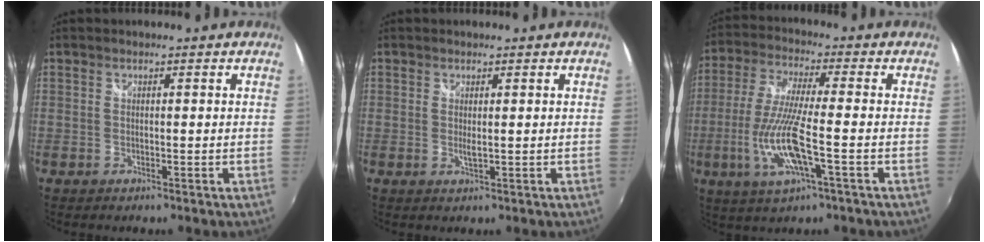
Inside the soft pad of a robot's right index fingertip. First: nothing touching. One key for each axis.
{"total": 1.1, "fx": 0.1, "fy": 0.1, "fz": 1.1, "tx": -0.020, "ty": -0.003, "tz": 0.000}
{"total": 12.9, "fx": -3.9, "fy": 1.8, "fz": 12.1, "tx": -0.256, "ty": -0.016, "tz": -0.072}